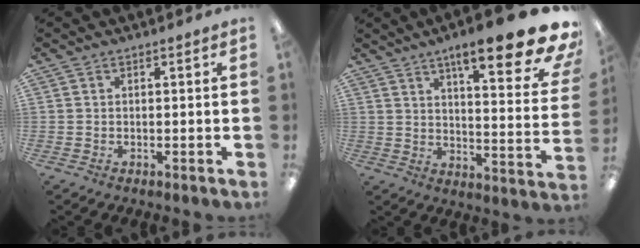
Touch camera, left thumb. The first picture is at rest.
{"total": 17.7, "force": [12.0, 3.7, 12.5], "torque": [-0.177, -0.088, 0.187]}